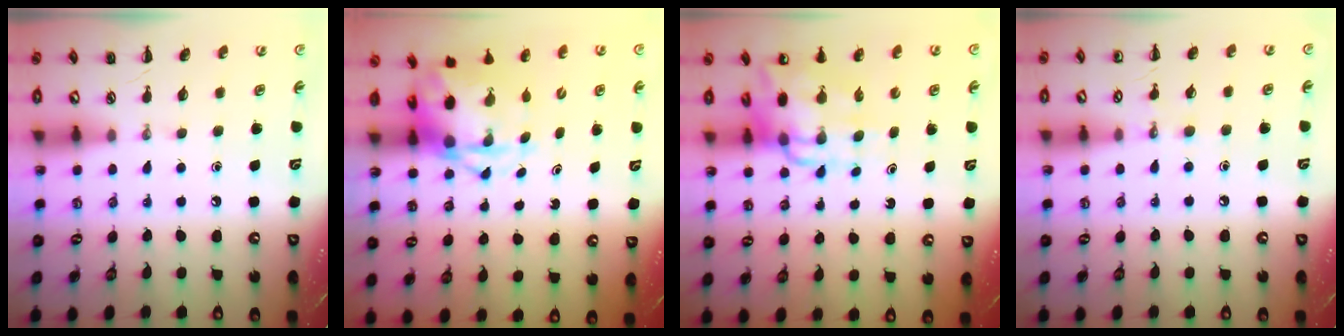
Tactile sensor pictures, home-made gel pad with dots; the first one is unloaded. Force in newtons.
{"total": 7.1, "press": 7.0, "slide": 1.1}
{"total": 11.9, "press": 11.4, "slide": 3.3}
{"total": 5.7, "press": 5.5, "slide": 1.5}